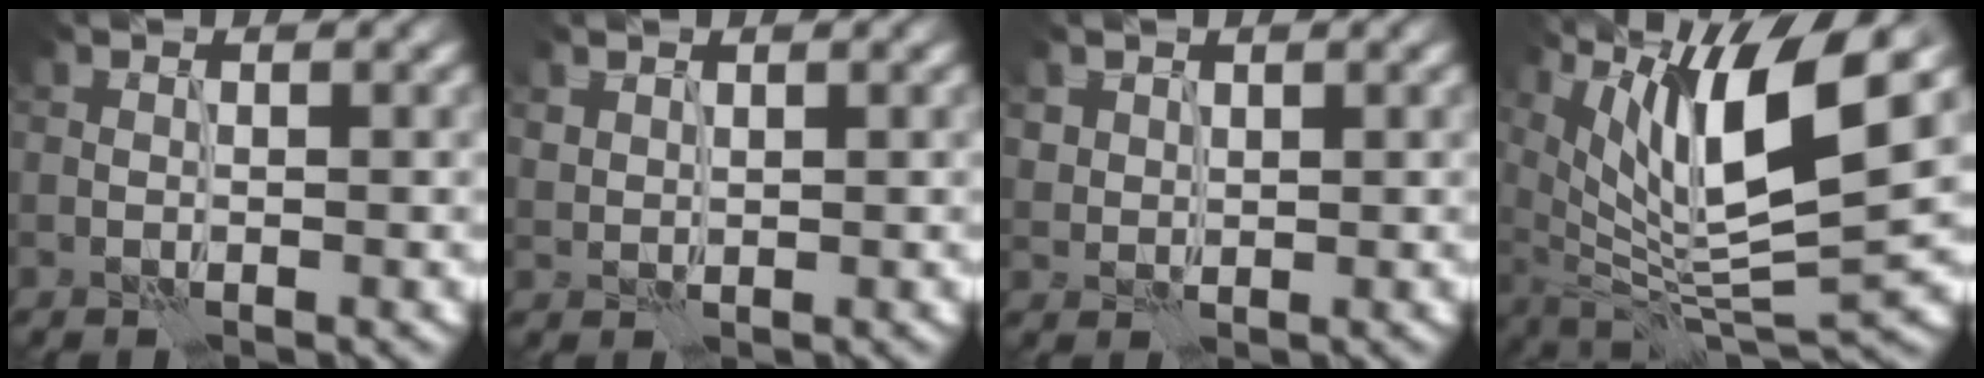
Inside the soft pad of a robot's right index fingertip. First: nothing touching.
{"total": 1.1, "force": [1.0, 0.4, 0.2], "torque": [-0.009, -0.001, 0.023]}
{"total": 1.5, "force": [1.1, 1.0, 0.3], "torque": [-0.009, -0.002, 0.023]}
{"total": 11.5, "force": [4.9, 2.8, 9.9], "torque": [-0.170, 0.002, 0.096]}